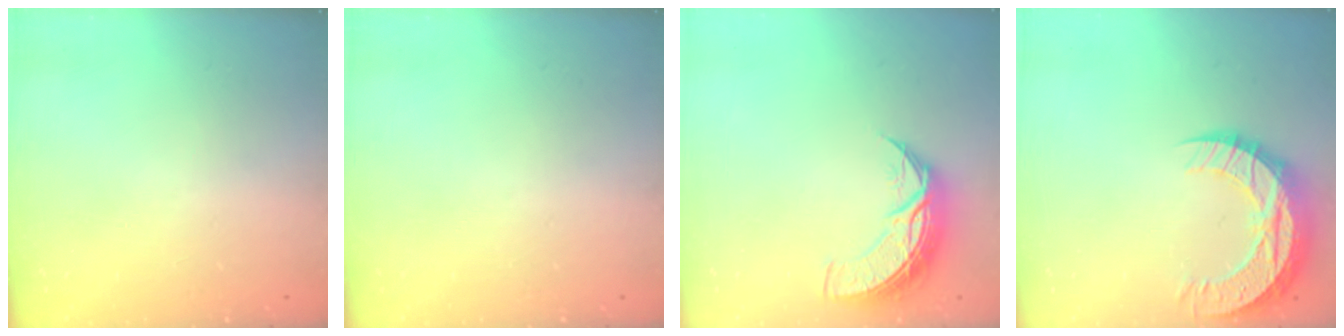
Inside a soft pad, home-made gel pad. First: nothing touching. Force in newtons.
{"total": 0.0}
{"total": 9.0, "press": 9.0, "slide": 0.6}
{"total": 12.7, "press": 12.7, "slide": 0.9}